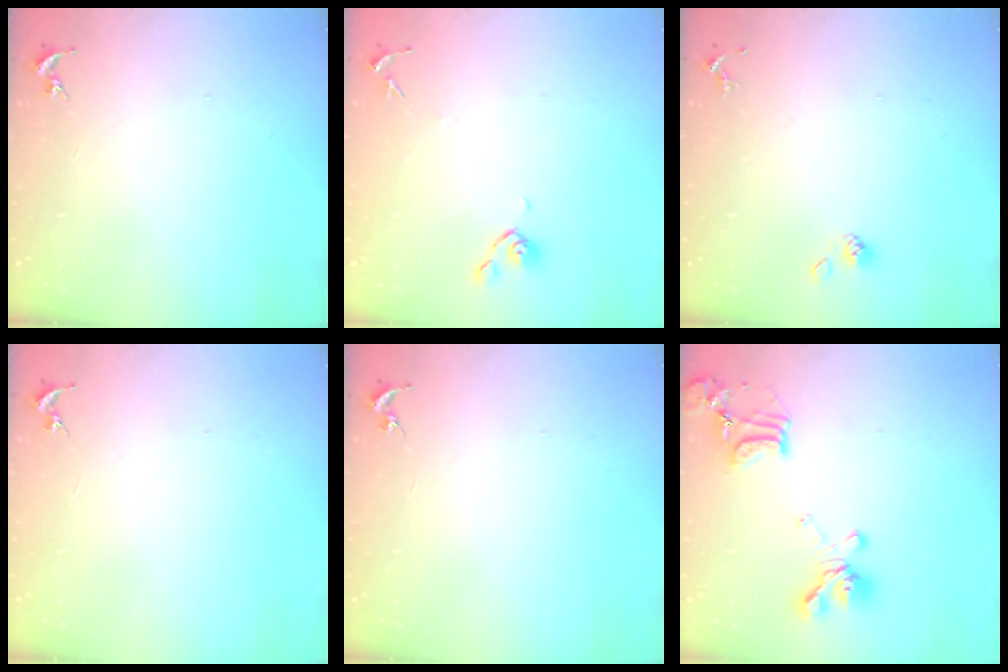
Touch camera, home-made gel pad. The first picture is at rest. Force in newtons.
{"total": 5.8, "press": 5.8, "slide": 0.7}
{"total": 3.6, "press": 3.4, "slide": 1.2}
{"total": 0.0}
{"total": 0.0}
{"total": 16.9, "press": 16.8, "slide": 1.2}